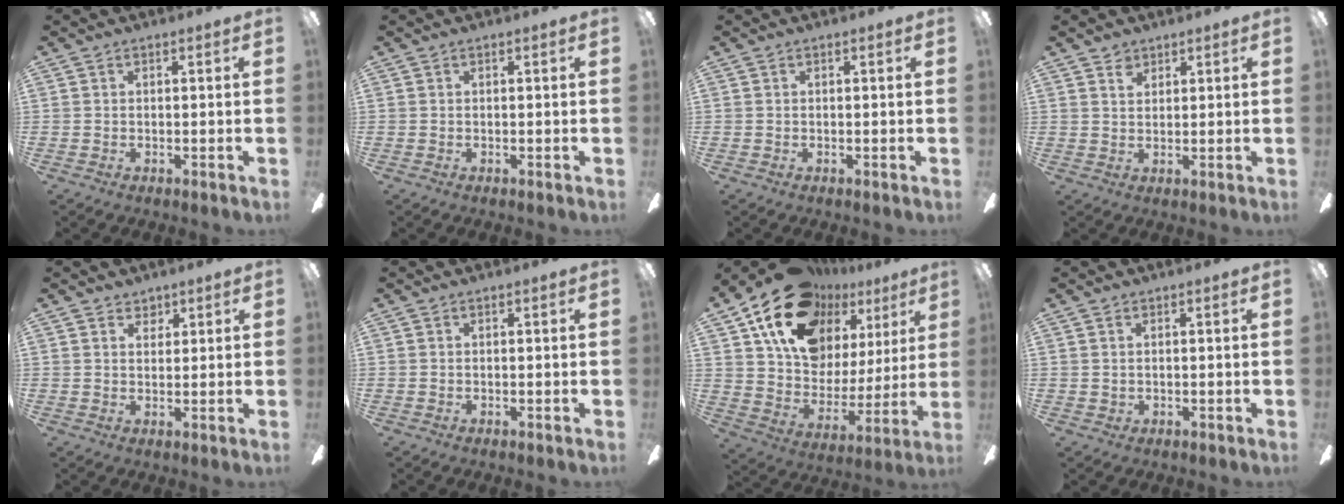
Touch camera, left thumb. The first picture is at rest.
{"total": 0.0}
{"total": 0.0}
{"total": 2.6, "force": [2.0, 1.5, 0.6], "torque": [0.001, -0.006, 0.035]}
{"total": 2.7, "force": [2.1, 1.7, 0.3], "torque": [0.006, -0.007, 0.037]}
{"total": 0.0}
{"total": 19.7, "force": [14.0, 11.3, 8.0], "torque": [-0.153, -0.091, 0.257]}
{"total": 0.7, "force": [0.5, 0.5, 0.2], "torque": [-0.004, 0.003, 0.008]}